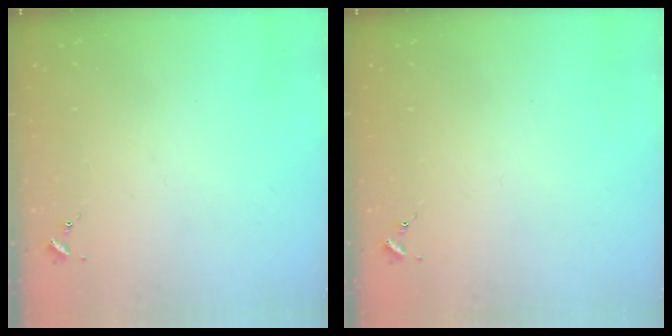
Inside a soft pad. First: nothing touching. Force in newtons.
{"total": 0.0}